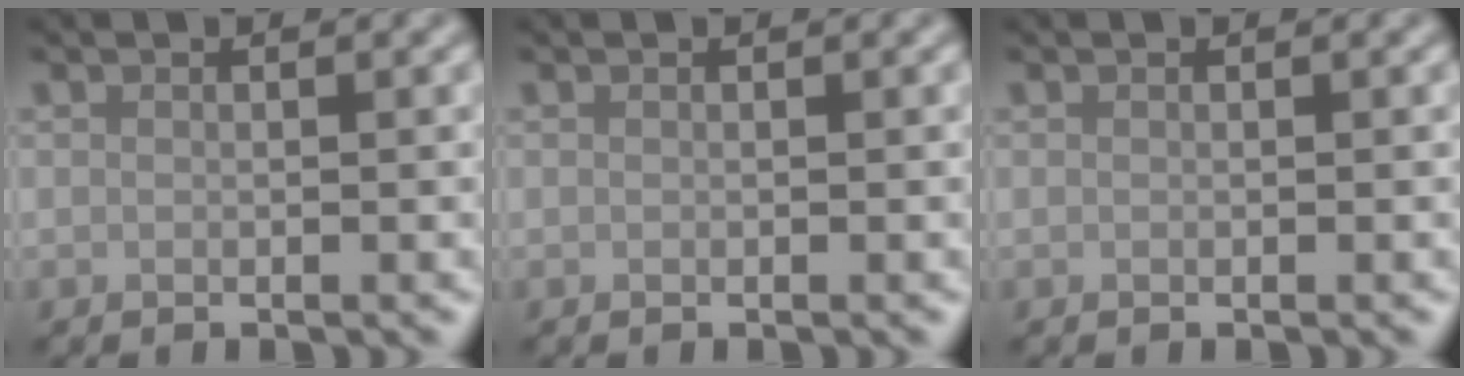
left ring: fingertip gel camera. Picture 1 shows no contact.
{"total": 0.0}
{"total": 0.0}